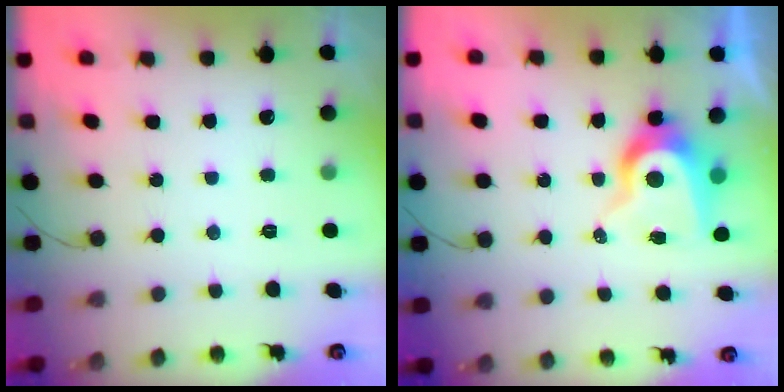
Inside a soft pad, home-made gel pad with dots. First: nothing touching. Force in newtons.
{"total": 8.6, "press": 8.5, "slide": 0.9}